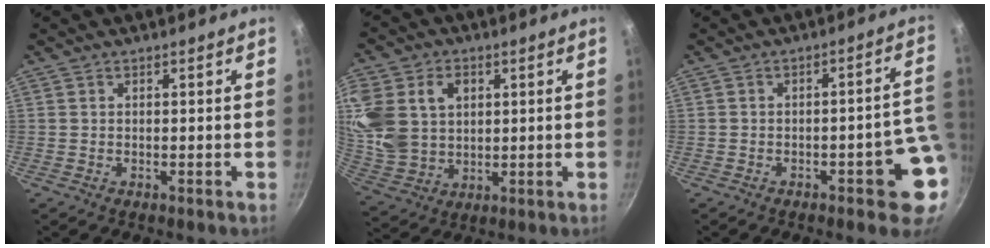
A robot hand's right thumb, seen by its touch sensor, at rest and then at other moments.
{"total": 18.5, "force": [4.7, 14.1, 11.1], "torque": [-0.239, 0.001, 0.097]}
{"total": 9.0, "force": [-2.2, 2.9, 8.3], "torque": [-0.068, 0.031, -0.024]}